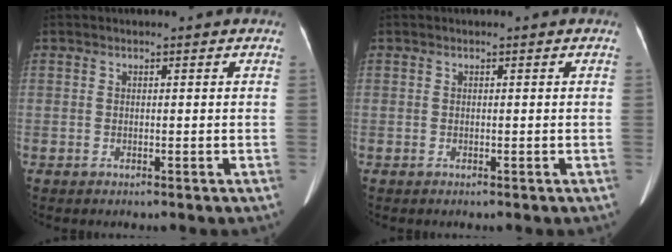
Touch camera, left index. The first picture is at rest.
{"total": 0.0}